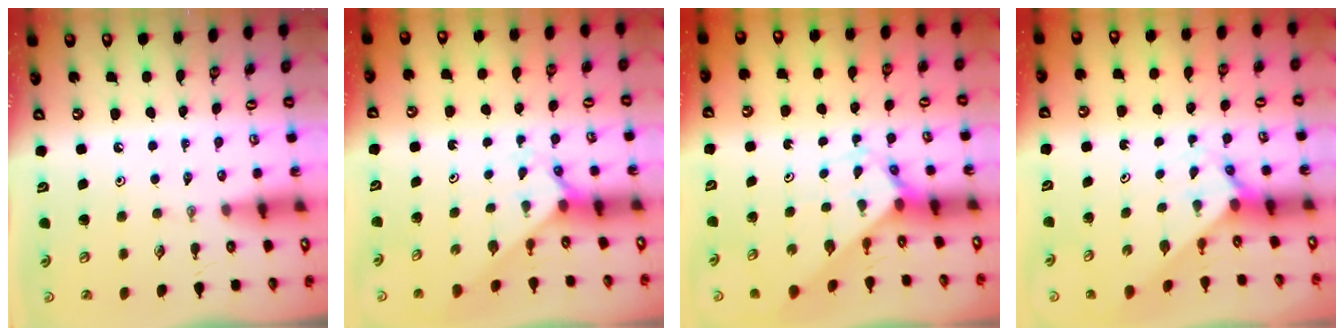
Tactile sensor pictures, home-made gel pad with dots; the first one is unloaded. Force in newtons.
{"total": 2.4, "press": 2.4, "slide": 0.2}
{"total": 2.6, "press": 2.6, "slide": 0.2}
{"total": 2.3, "press": 2.3, "slide": 0.2}